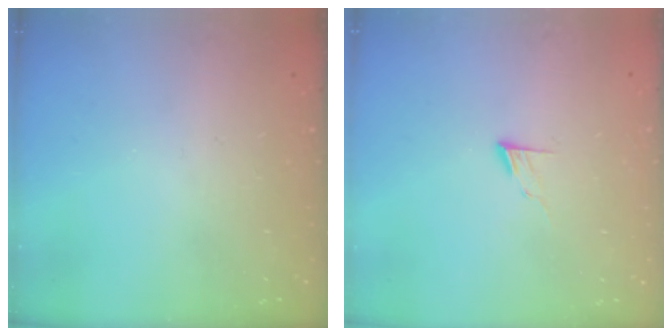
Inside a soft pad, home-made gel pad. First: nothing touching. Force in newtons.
{"total": 6.0, "press": 5.9, "slide": 0.6}